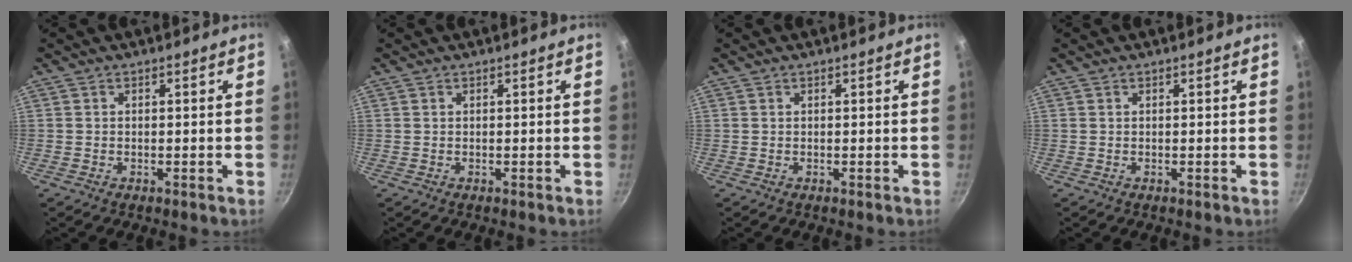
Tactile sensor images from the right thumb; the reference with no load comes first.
{"total": 0.0}
{"total": 0.0}
{"total": 0.0}